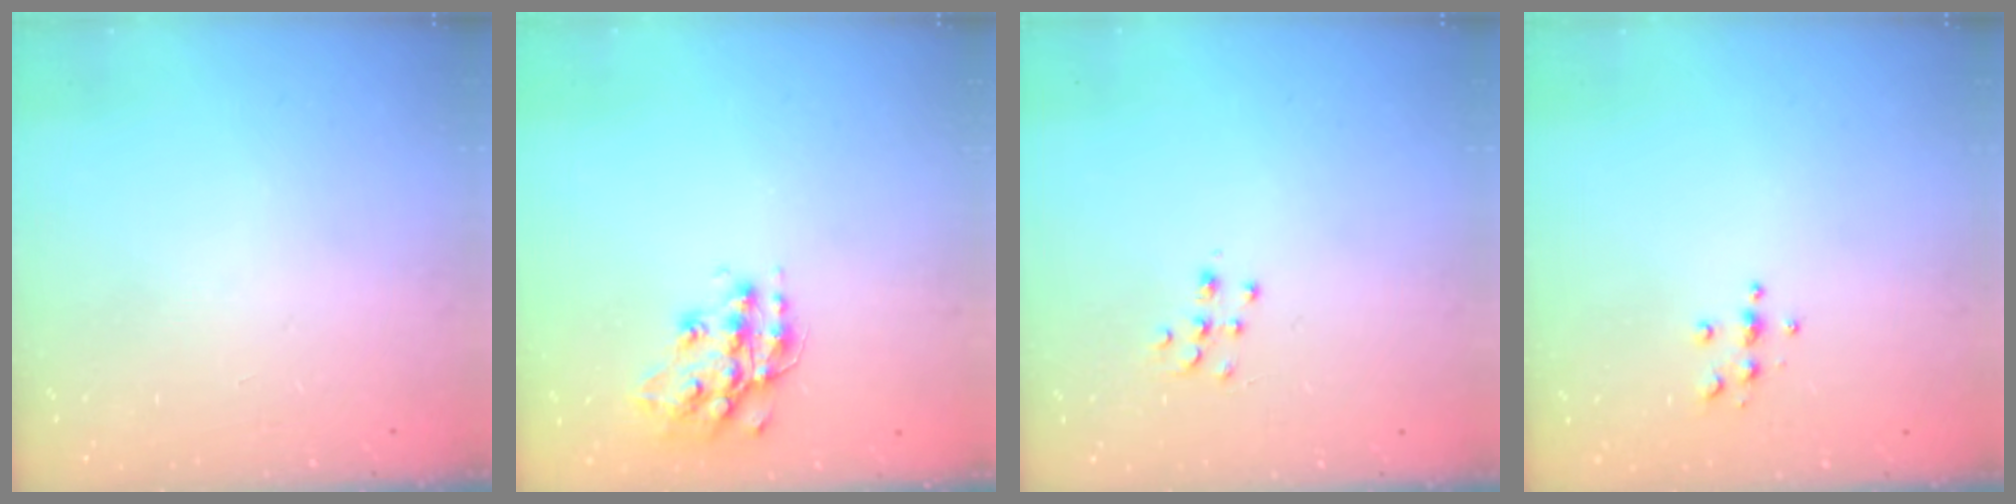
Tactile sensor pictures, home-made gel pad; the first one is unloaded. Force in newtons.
{"total": 14.4, "press": 14.4, "slide": 0.7}
{"total": 7.2, "press": 7.2, "slide": 0.5}
{"total": 3.9, "press": 3.9, "slide": 0.5}